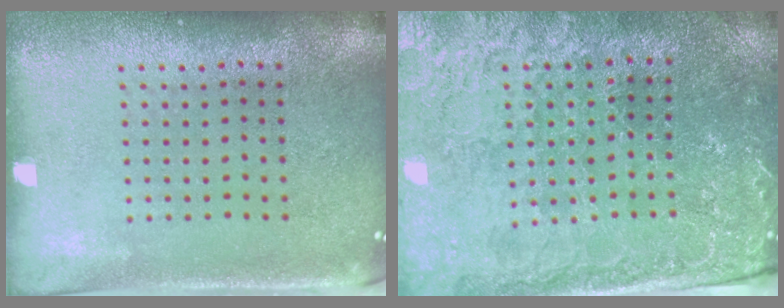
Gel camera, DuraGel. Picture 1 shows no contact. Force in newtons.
{"total": 1.7, "press": 1.7, "slide": 0.3}